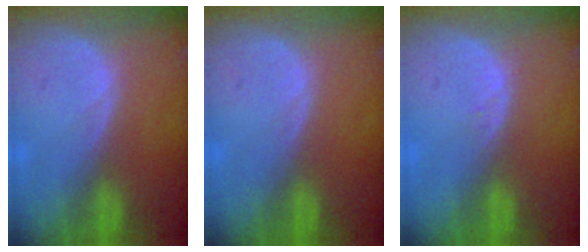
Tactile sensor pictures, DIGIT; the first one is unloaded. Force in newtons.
{"total": 0.0}
{"total": 0.7, "press": 0.6, "slide": 0.2}